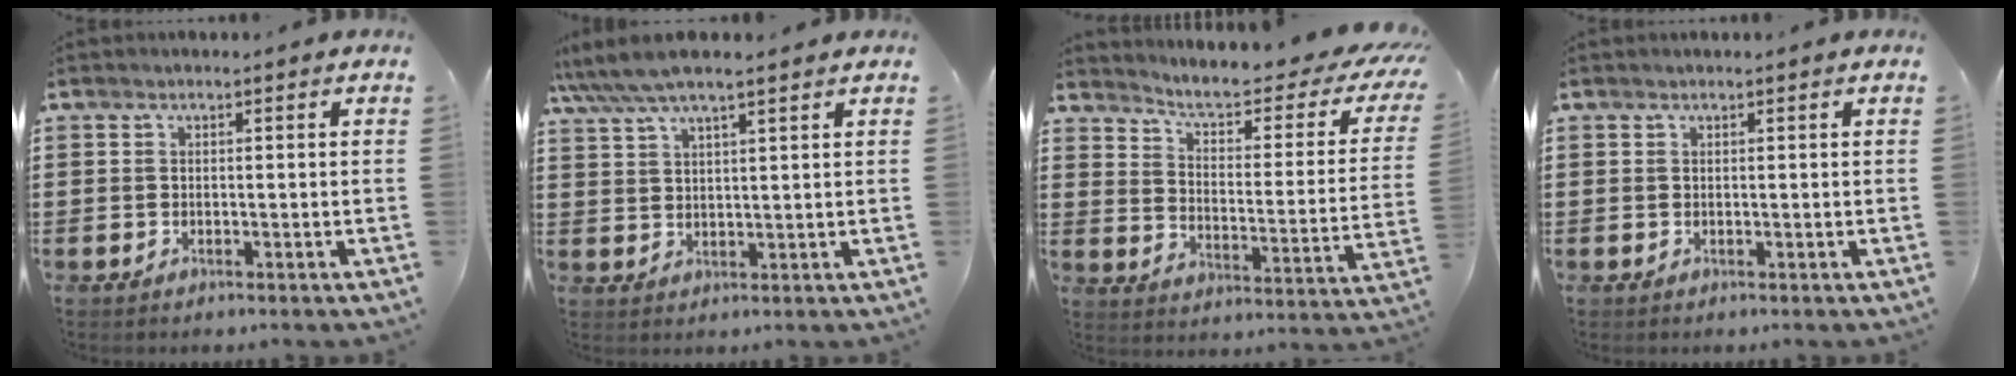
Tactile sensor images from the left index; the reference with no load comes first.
{"total": 4.8, "force": [4.0, 0.9, 2.5], "torque": [-0.061, -0.004, 0.071]}
{"total": 5.3, "force": [4.0, 0.8, 3.5], "torque": [-0.086, -0.029, 0.060]}
{"total": 0.0}